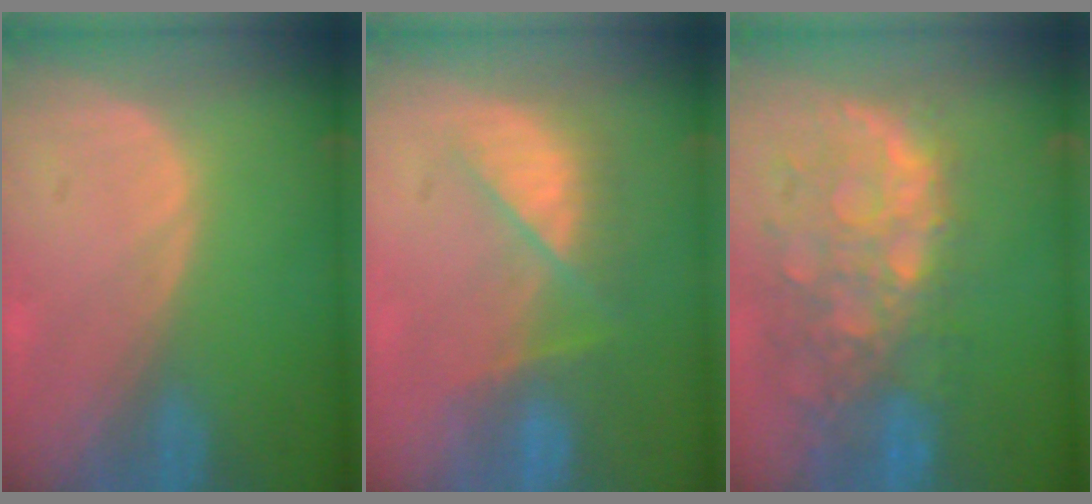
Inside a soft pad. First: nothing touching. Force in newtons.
{"total": 7.1, "press": 7.0, "slide": 1.3}
{"total": 11.4, "press": 9.7, "slide": 5.9}